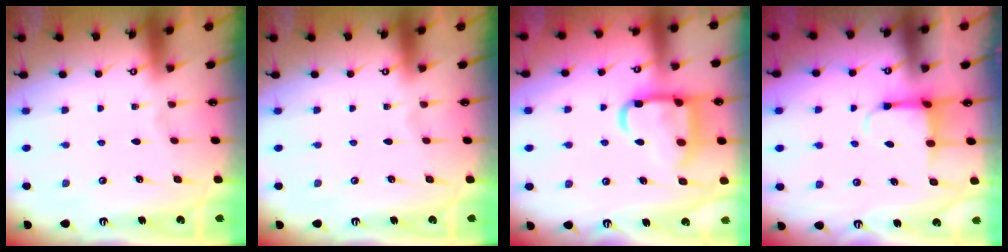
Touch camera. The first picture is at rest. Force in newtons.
{"total": 0.0}
{"total": 15.2, "press": 15.2, "slide": 1.5}
{"total": 3.9, "press": 3.7, "slide": 1.2}